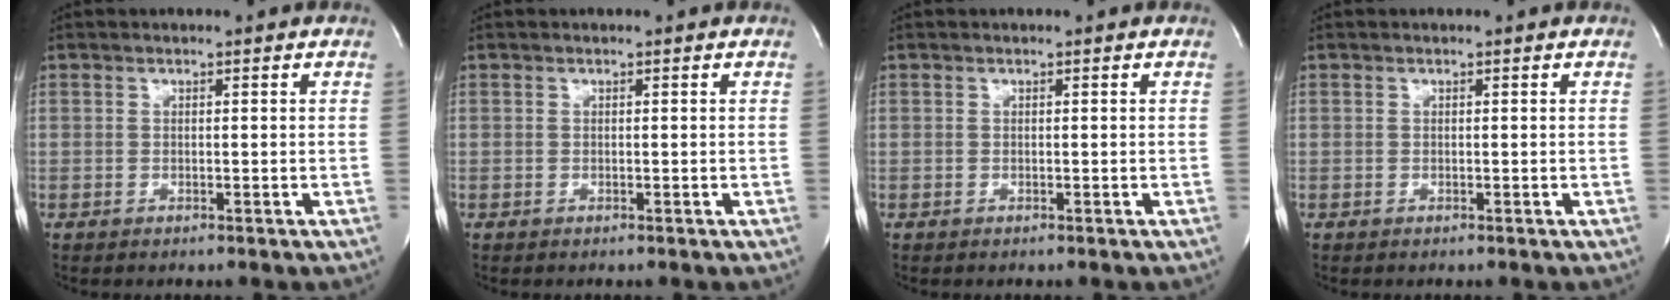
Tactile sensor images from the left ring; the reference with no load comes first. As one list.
[{"total": 0.0}, {"total": 0.0}, {"total": 0.0}]